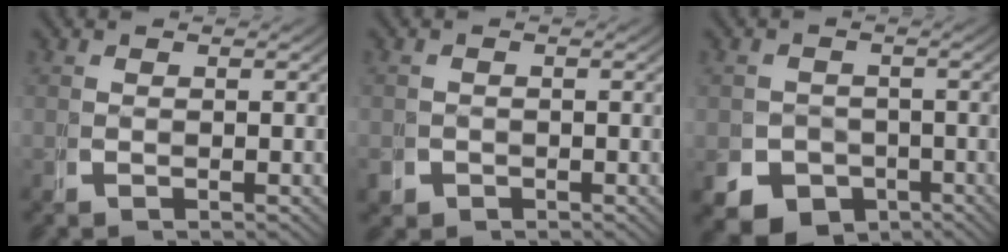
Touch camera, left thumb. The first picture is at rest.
{"total": 2.1, "force": [-1.4, 1.6, 0.2], "torque": [-0.010, -0.017, -0.020]}
{"total": 8.6, "force": [-4.6, 6.6, 3.0], "torque": [-0.053, -0.037, -0.069]}